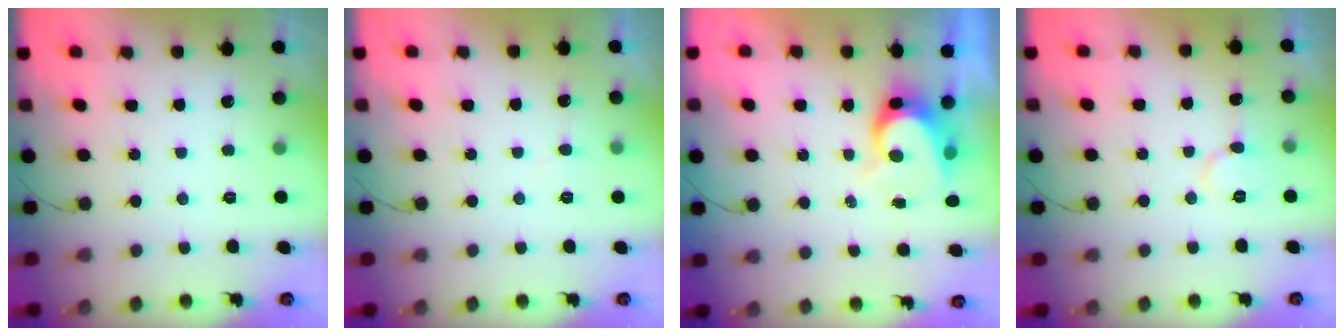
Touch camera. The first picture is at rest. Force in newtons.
{"total": 3.2, "press": 3.2, "slide": 0.2}
{"total": 8.1, "press": 8.1, "slide": 0.7}
{"total": 6.8, "press": 6.8, "slide": 0.7}